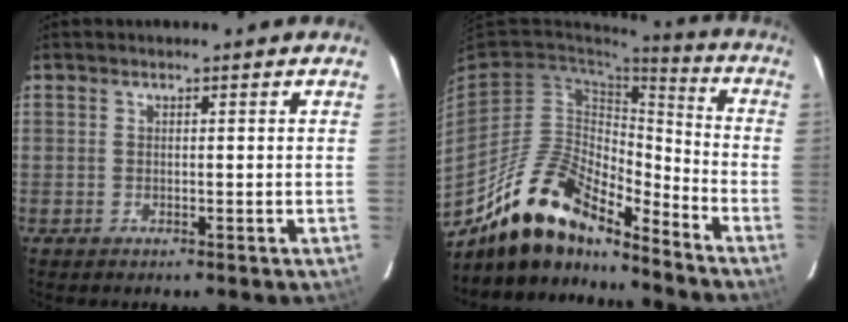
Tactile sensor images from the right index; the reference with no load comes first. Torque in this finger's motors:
{"motor_torque": [0.53, -0.61, 0.64, 0.15]}